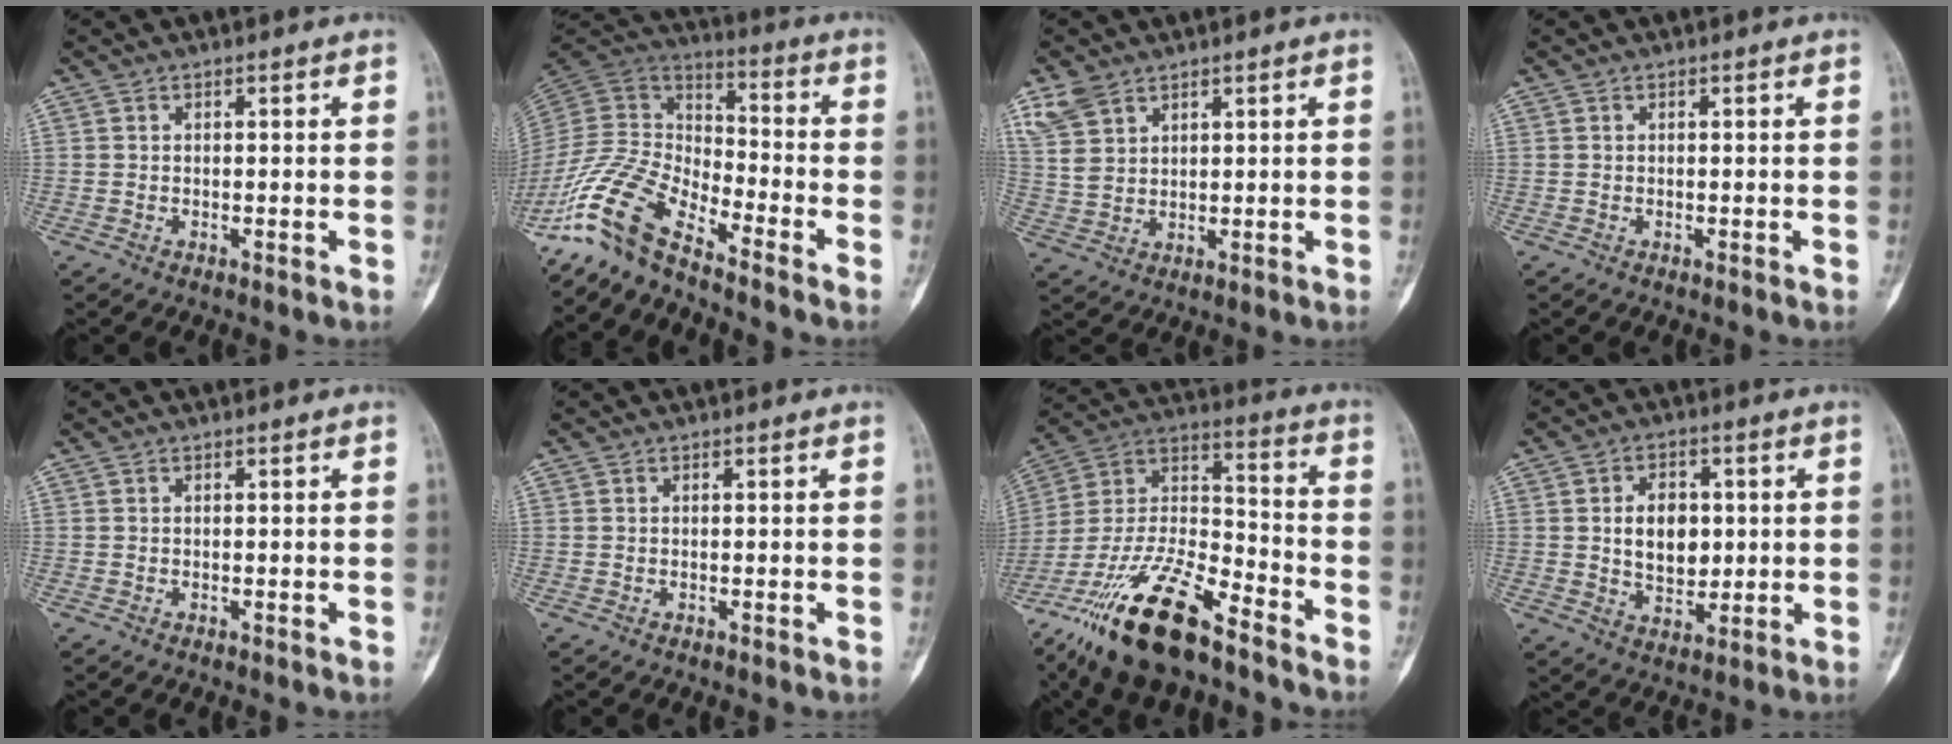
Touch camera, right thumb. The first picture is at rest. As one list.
[{"total": 13.0, "force": [-10.5, 3.6, 6.6], "torque": [-0.138, 0.082, -0.220]}, {"total": 5.8, "force": [4.0, 3.4, 2.5], "torque": [-0.047, -0.013, 0.093]}, {"total": 0.0}, {"total": 0.0}, {"total": 0.0}, {"total": 22.5, "force": [-15.4, 7.6, 14.6], "torque": [-0.301, 0.059, -0.285]}, {"total": 8.9, "force": [1.1, 6.1, 6.3], "torque": [-0.068, -0.009, 0.021]}]